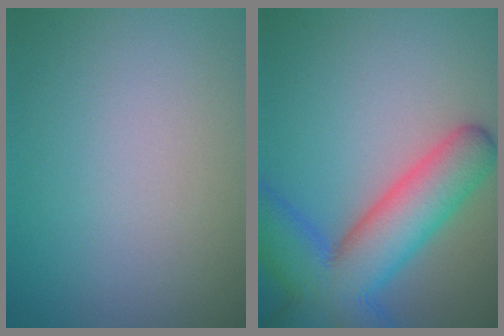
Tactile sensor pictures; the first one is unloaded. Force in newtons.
{"total": 10.2, "press": 10.2, "slide": 0.4}